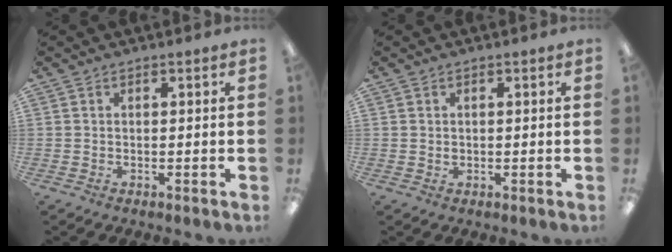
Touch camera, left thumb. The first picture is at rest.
{"total": 0.9, "force": [0.3, 0.8, 0.1], "torque": [-0.003, 0.003, 0.006]}